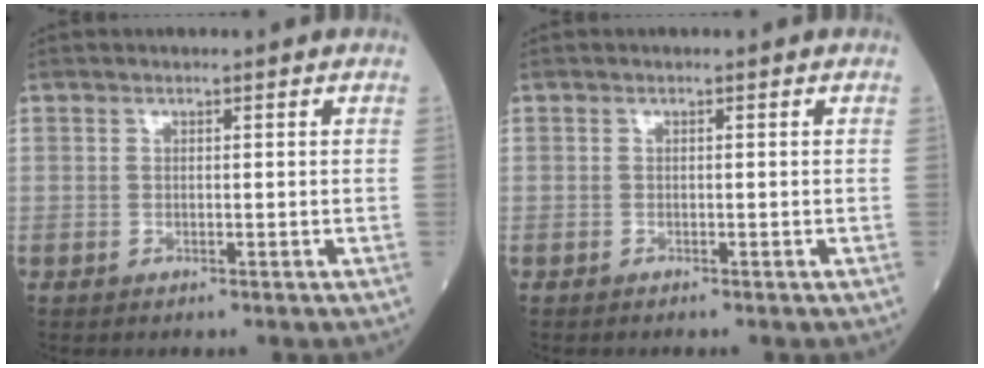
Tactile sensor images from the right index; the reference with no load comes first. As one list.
[{"total": 0.0}]